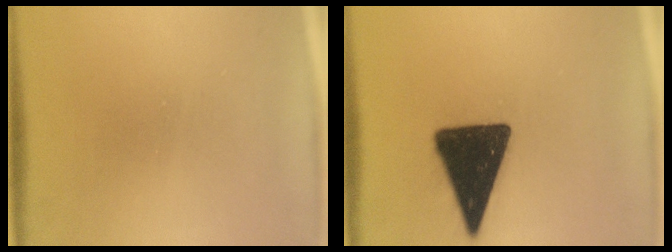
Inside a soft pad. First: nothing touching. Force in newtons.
{"total": 17.1}